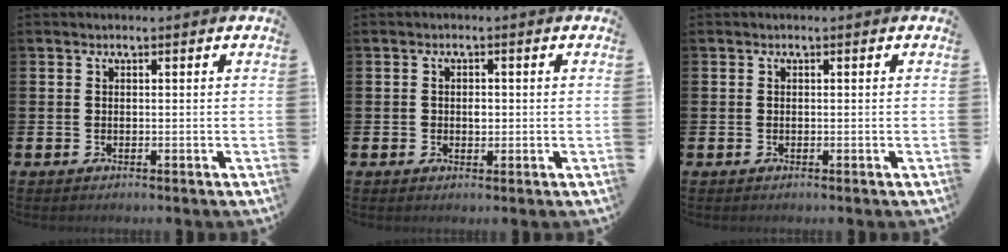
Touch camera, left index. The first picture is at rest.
{"total": 1.4, "force": [0.1, 1.1, 0.8], "torque": [0.006, -0.002, -0.005]}
{"total": 0.0}